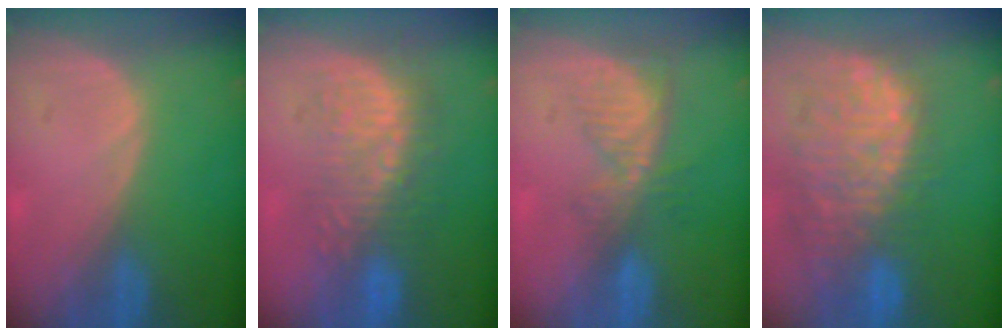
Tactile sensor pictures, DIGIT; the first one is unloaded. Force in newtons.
{"total": 8.7, "press": 8.6, "slide": 1.6}
{"total": 5.6, "press": 5.1, "slide": 2.4}
{"total": 12.5, "press": 11.0, "slide": 5.9}